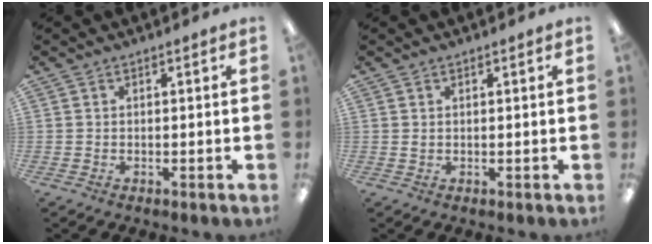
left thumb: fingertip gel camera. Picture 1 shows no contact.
{"total": 0.7, "force": [0.3, 0.4, 0.4], "torque": [-0.011, 0.004, 0.004]}